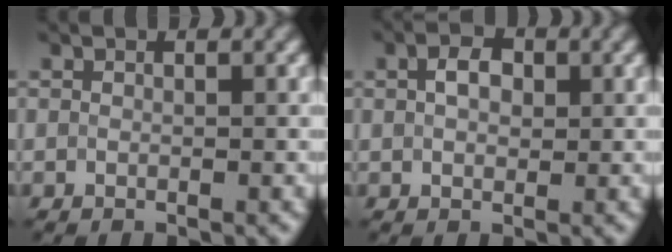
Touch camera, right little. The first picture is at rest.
{"total": 2.7, "force": [0.7, 1.8, 1.9], "torque": [-0.039, 0.006, 0.009]}